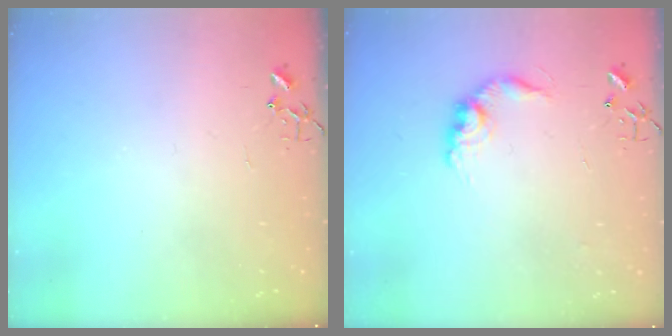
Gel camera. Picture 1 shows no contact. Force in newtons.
{"total": 10.6, "press": 10.6, "slide": 0.5}